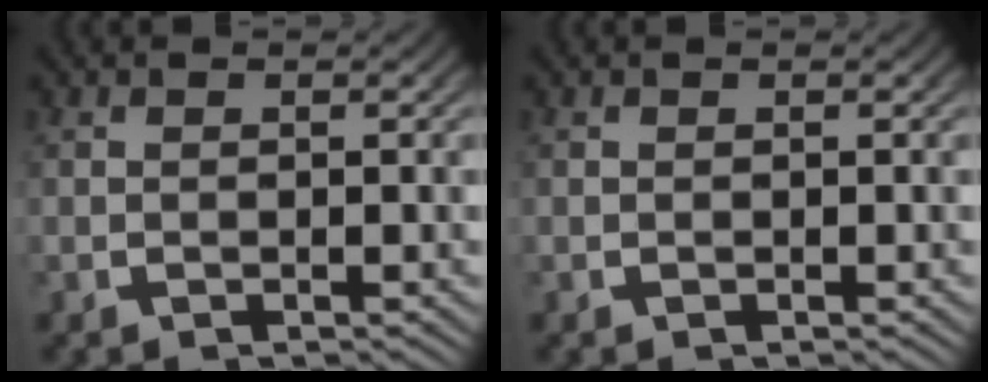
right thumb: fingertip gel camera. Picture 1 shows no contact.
{"total": 0.0}